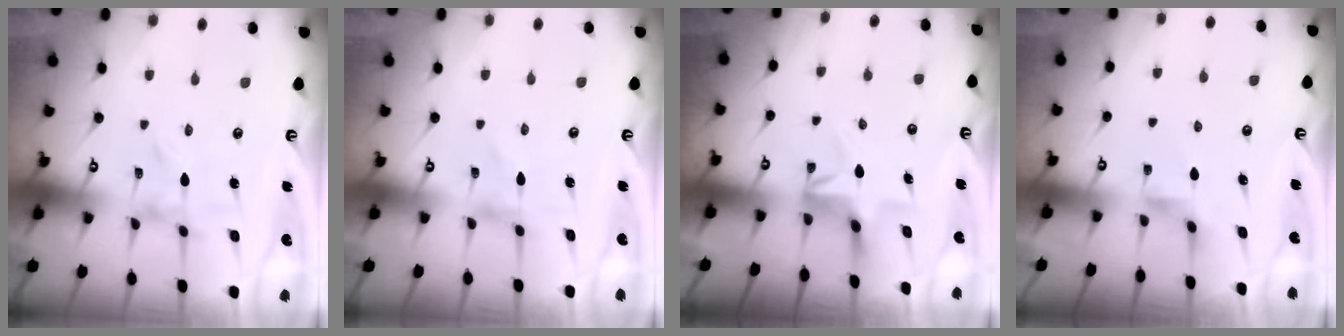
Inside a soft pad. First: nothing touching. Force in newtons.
{"total": 0.7, "press": 0.7, "slide": 0.1}
{"total": 3.9, "press": 3.9, "slide": 0.4}
{"total": 2.2, "press": 2.2, "slide": 0.4}